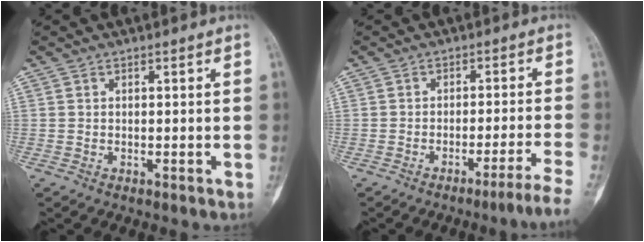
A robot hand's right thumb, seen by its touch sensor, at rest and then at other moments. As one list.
[{"total": 6.8, "force": [-5.2, -1.4, 4.1], "torque": [-0.059, 0.030, -0.073]}]